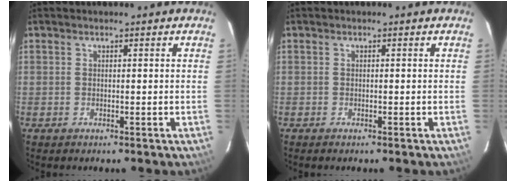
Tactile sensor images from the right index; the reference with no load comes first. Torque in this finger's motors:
{"motor_torque": [-0.09, -0.12, 0.08, 0.00]}